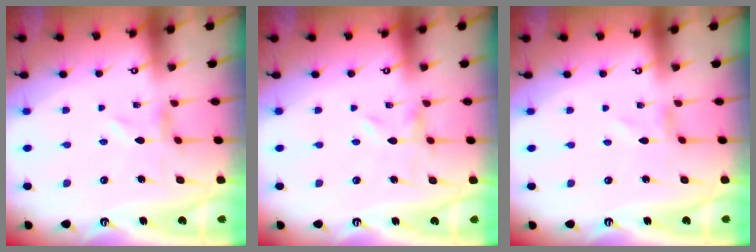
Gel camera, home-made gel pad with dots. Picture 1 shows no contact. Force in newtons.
{"total": 0.0}
{"total": 0.8, "press": 0.8, "slide": 0.1}